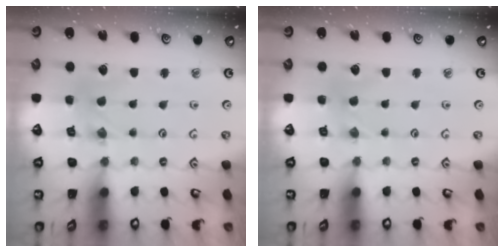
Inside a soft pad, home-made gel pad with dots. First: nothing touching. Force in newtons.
{"total": 1.1, "press": 1.1, "slide": 0.2}